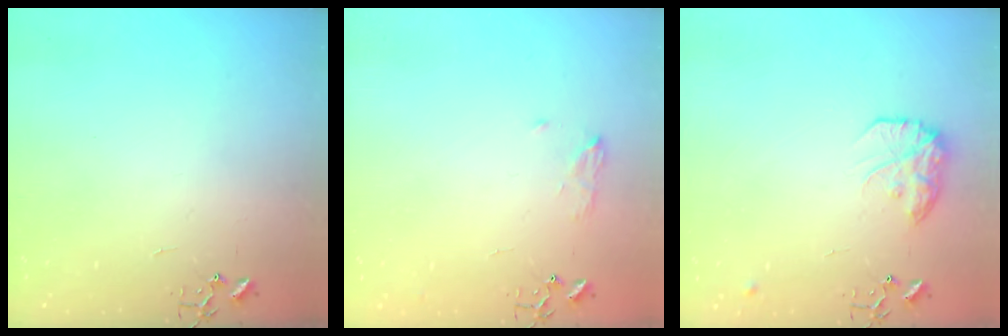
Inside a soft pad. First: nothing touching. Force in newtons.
{"total": 8.4, "press": 8.4, "slide": 0.9}
{"total": 13.1, "press": 13.0, "slide": 0.7}